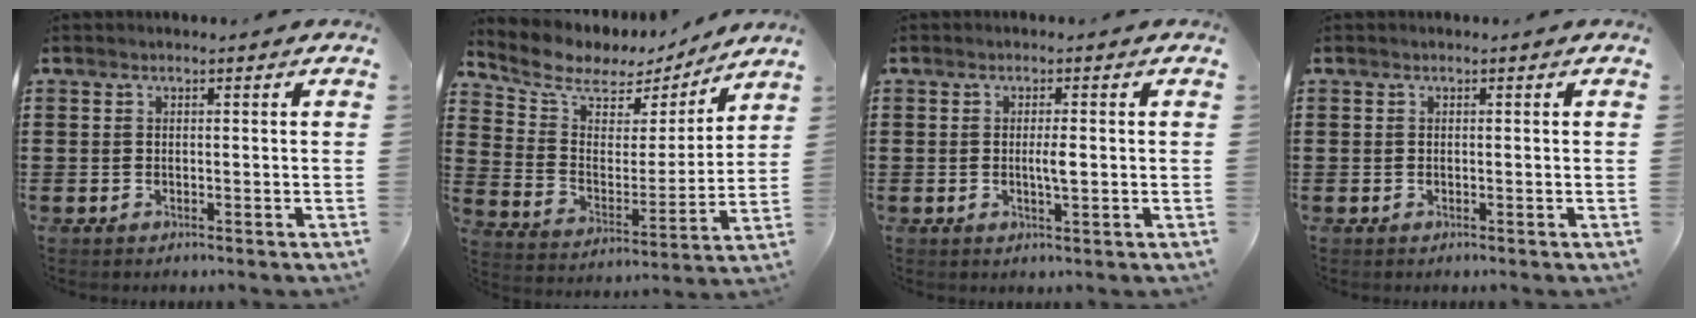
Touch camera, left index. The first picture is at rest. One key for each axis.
{"total": 7.0, "fx": 5.8, "fy": 3.5, "fz": 1.9, "tx": -0.080, "ty": -0.041, "tz": 0.099}
{"total": 2.5, "fx": -0.1, "fy": 0.4, "fz": 2.4, "tx": -0.045, "ty": -0.003, "tz": -0.003}
{"total": 0.0}